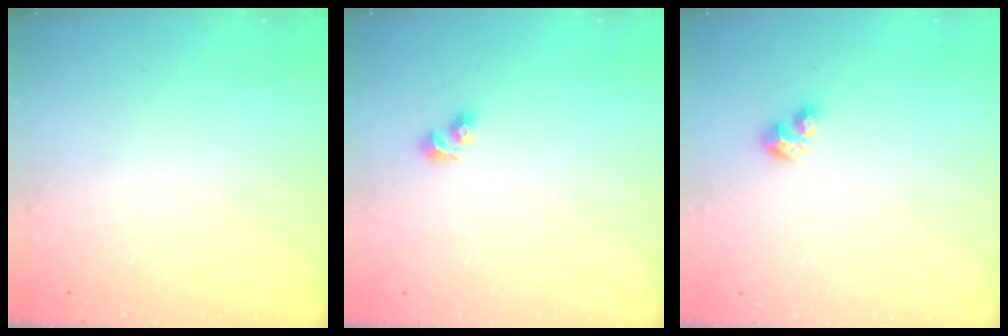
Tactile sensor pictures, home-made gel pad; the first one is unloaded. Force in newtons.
{"total": 3.5, "press": 3.0, "slide": 1.8}
{"total": 2.8, "press": 2.8, "slide": 0.2}